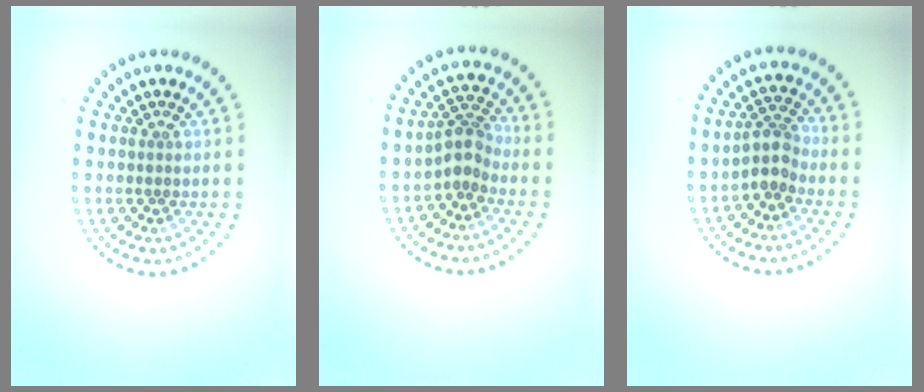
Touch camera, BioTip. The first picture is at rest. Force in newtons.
{"total": 2.6, "press": 2.0, "slide": 1.6}
{"total": 2.5, "press": 2.0, "slide": 1.5}